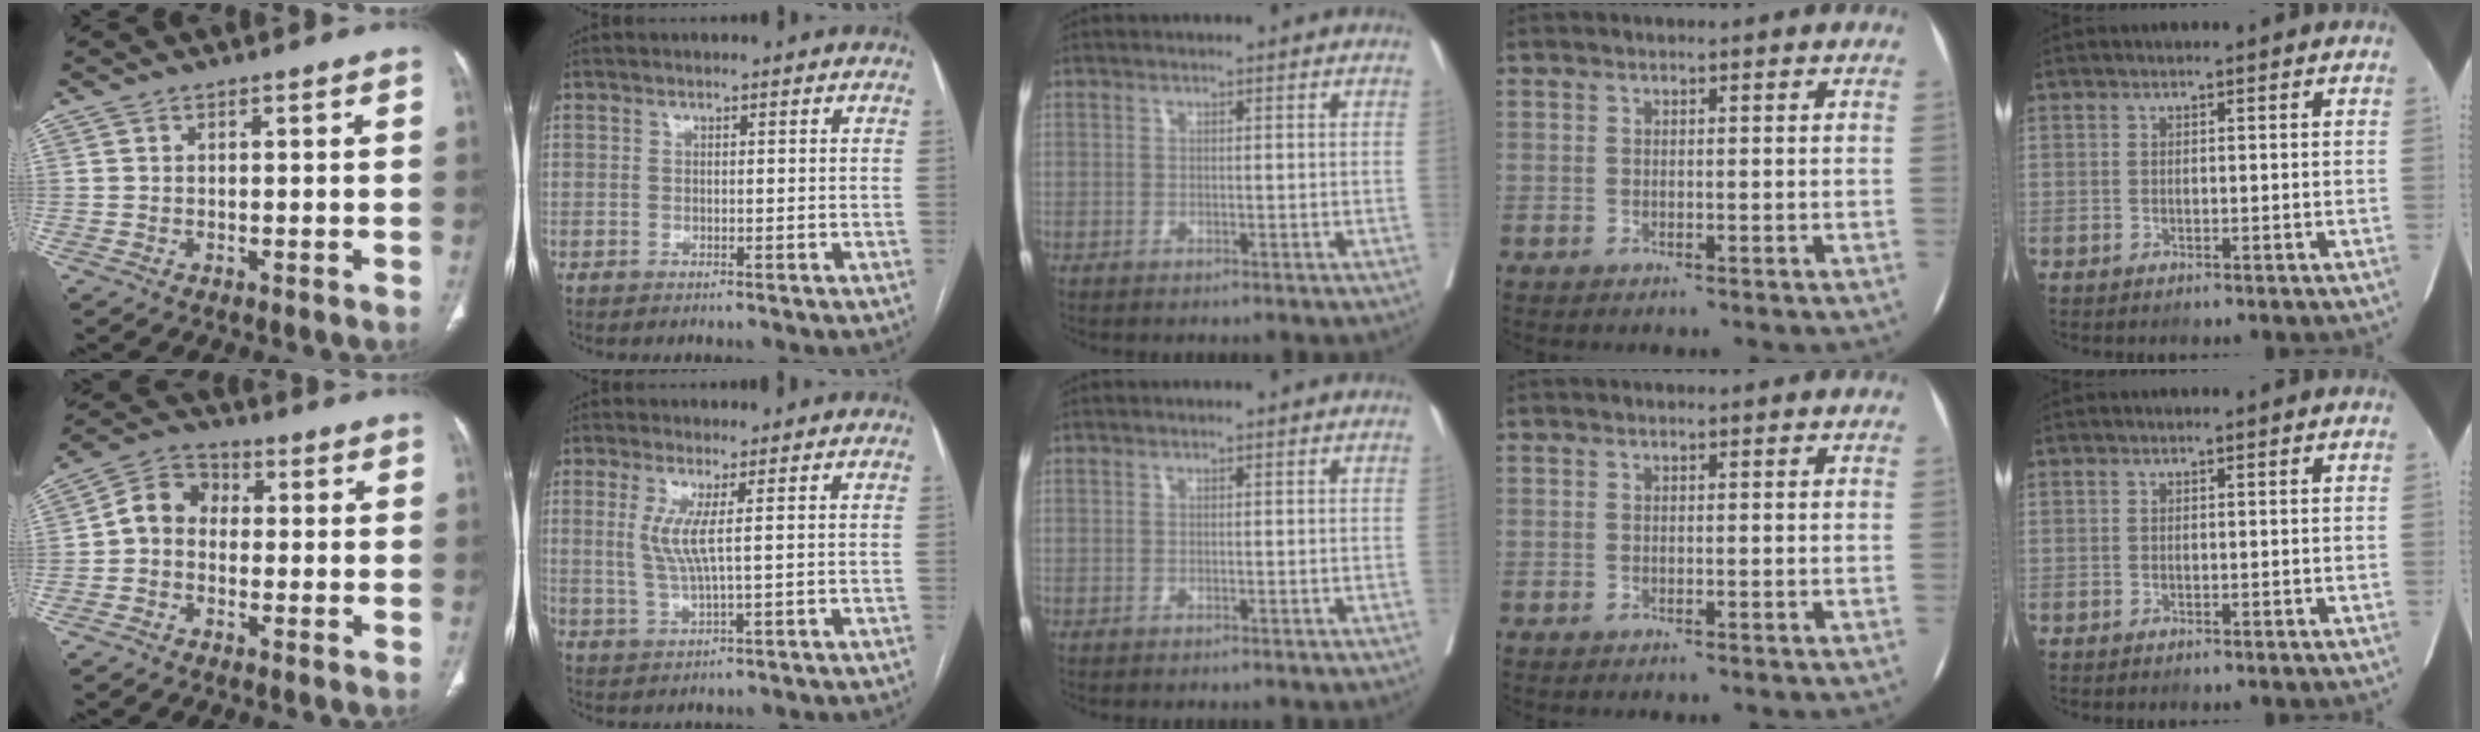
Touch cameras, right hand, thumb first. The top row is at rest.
{"thumb": {"total": 6.9, "force": [-0.6, 5.7, 3.8], "torque": [-0.049, 0.027, -0.031]}, "index": {"total": 4.7, "force": [1.2, 0.0, 4.5], "torque": [-0.103, -0.002, 0.029]}}